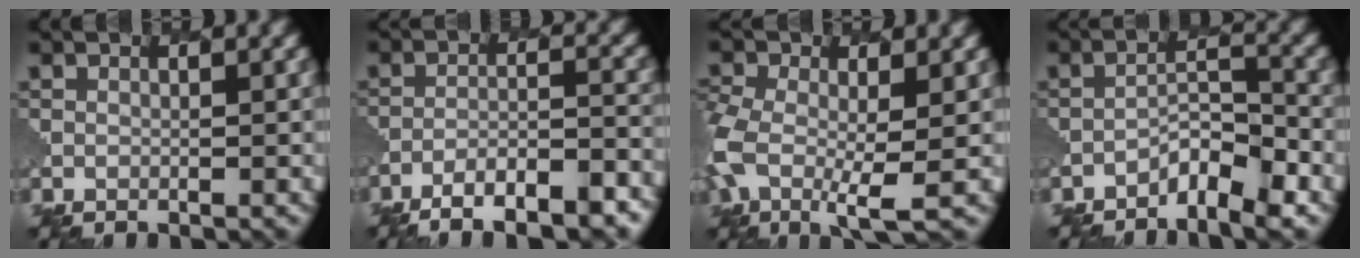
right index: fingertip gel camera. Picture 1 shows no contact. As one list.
[{"total": 8.4, "force": [-6.6, 2.1, 4.8], "torque": [-0.074, -0.001, -0.102]}, {"total": 6.2, "force": [-0.7, 3.0, 5.4], "torque": [-0.127, -0.008, -0.026]}, {"total": 3.5, "force": [-2.7, 0.8, 2.2], "torque": [-0.039, 0.009, -0.053]}]